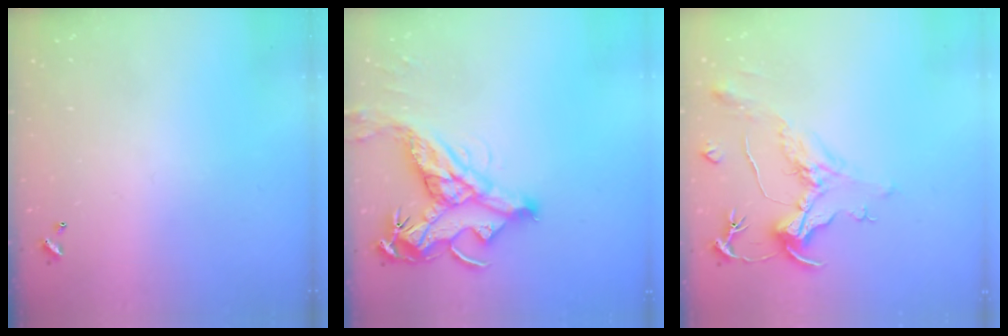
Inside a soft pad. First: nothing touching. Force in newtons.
{"total": 14.7, "press": 14.5, "slide": 2.1}
{"total": 2.1, "press": 1.7, "slide": 1.3}